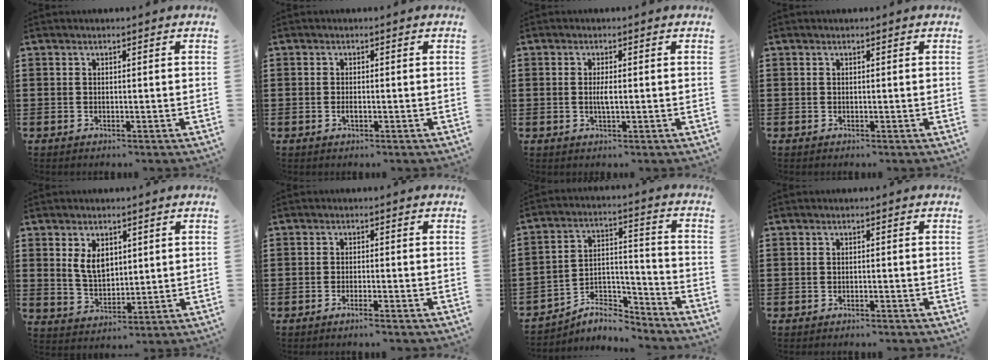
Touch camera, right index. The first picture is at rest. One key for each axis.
{"total": 1.0, "fx": -0.3, "fy": 0.2, "fz": 0.9, "tx": -0.017, "ty": -0.006, "tz": -0.005}
{"total": 2.2, "fx": -0.1, "fy": 0.7, "fz": 2.1, "tx": -0.046, "ty": -0.002, "tz": -0.006}
{"total": 0.0}
{"total": 4.9, "fx": 1.8, "fy": 3.0, "fz": 3.4, "tx": -0.069, "ty": 0.005, "tz": 0.030}
{"total": 1.4, "fx": -1.2, "fy": -0.1, "fz": 0.7, "tx": -0.013, "ty": -0.002, "tz": -0.023}
{"total": 6.1, "fx": -5.5, "fy": 1.9, "fz": 1.7, "tx": -0.027, "ty": 0.009, "tz": -0.107}
{"total": 0.8, "fx": -0.7, "fy": 0.0, "fz": 0.2, "tx": -0.007, "ty": -0.002, "tz": -0.015}